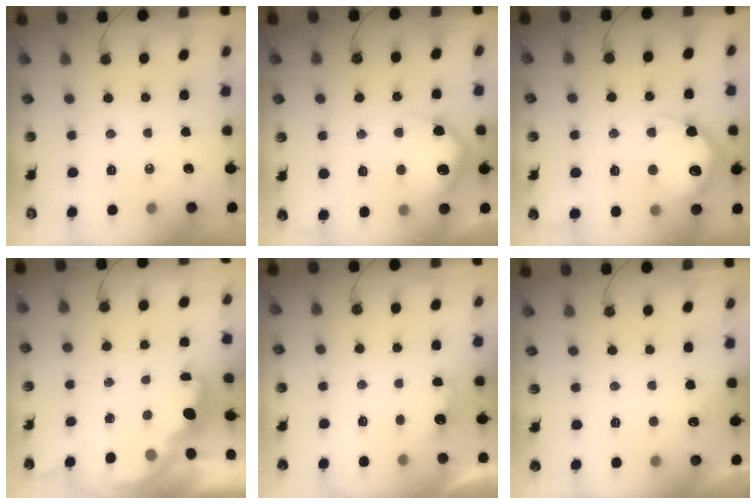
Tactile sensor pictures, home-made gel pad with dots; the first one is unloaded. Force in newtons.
{"total": 17.4, "press": 17.4, "slide": 1.4}
{"total": 21.3, "press": 21.2, "slide": 1.8}
{"total": 2.1, "press": 2.0, "slide": 0.8}
{"total": 2.4, "press": 2.3, "slide": 0.8}
{"total": 2.6, "press": 2.4, "slide": 1.0}